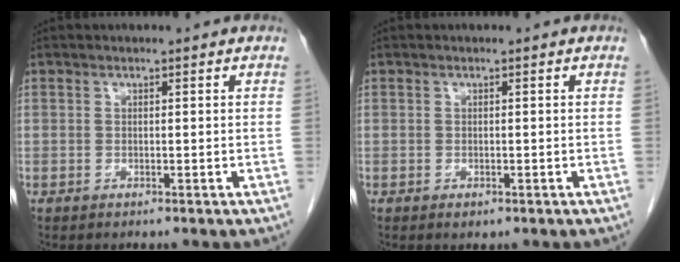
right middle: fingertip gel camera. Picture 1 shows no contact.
{"total": 0.8, "force": [-0.4, 0.4, 0.5], "torque": [-0.007, 0.000, -0.002]}